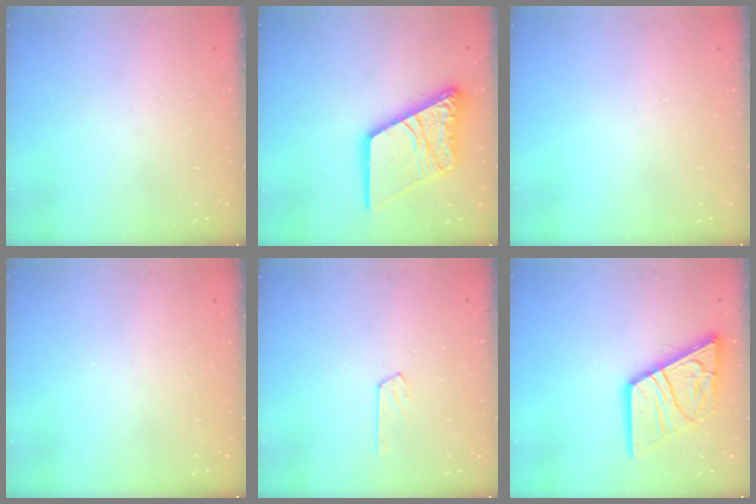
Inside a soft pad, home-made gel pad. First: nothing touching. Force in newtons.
{"total": 18.2, "press": 18.0, "slide": 2.4}
{"total": 0.0}
{"total": 0.0}
{"total": 4.8, "press": 4.8, "slide": 0.5}
{"total": 16.4, "press": 16.3, "slide": 1.9}